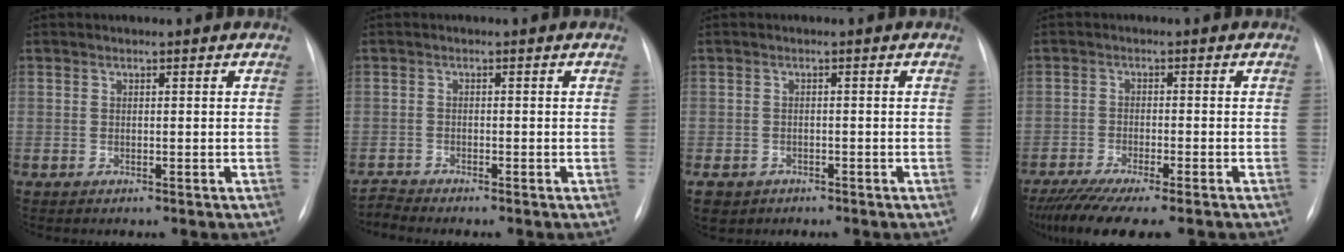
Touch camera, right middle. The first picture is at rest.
{"total": 1.9, "force": [-1.6, -0.9, -0.5], "torque": [0.003, -0.017, -0.032]}
{"total": 4.4, "force": [-2.9, 3.1, 1.1], "torque": [-0.026, -0.002, -0.042]}
{"total": 10.3, "force": [-8.2, 0.8, 6.2], "torque": [-0.100, -0.020, -0.130]}